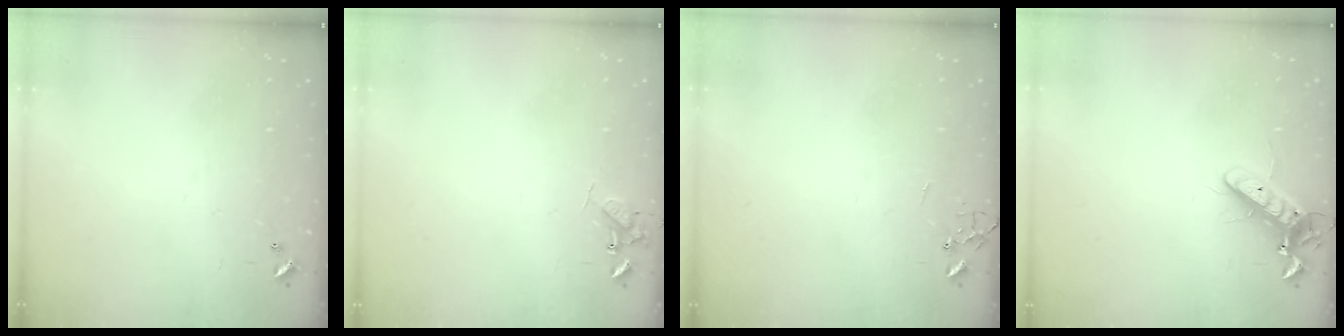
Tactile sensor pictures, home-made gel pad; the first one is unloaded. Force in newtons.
{"total": 8.6, "press": 8.6, "slide": 0.7}
{"total": 0.0}
{"total": 11.6, "press": 11.5, "slide": 1.5}